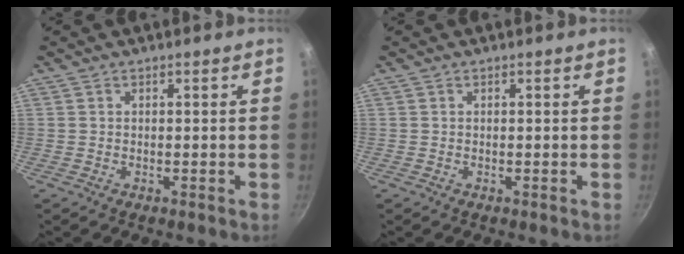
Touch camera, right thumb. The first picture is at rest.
{"total": 0.0}